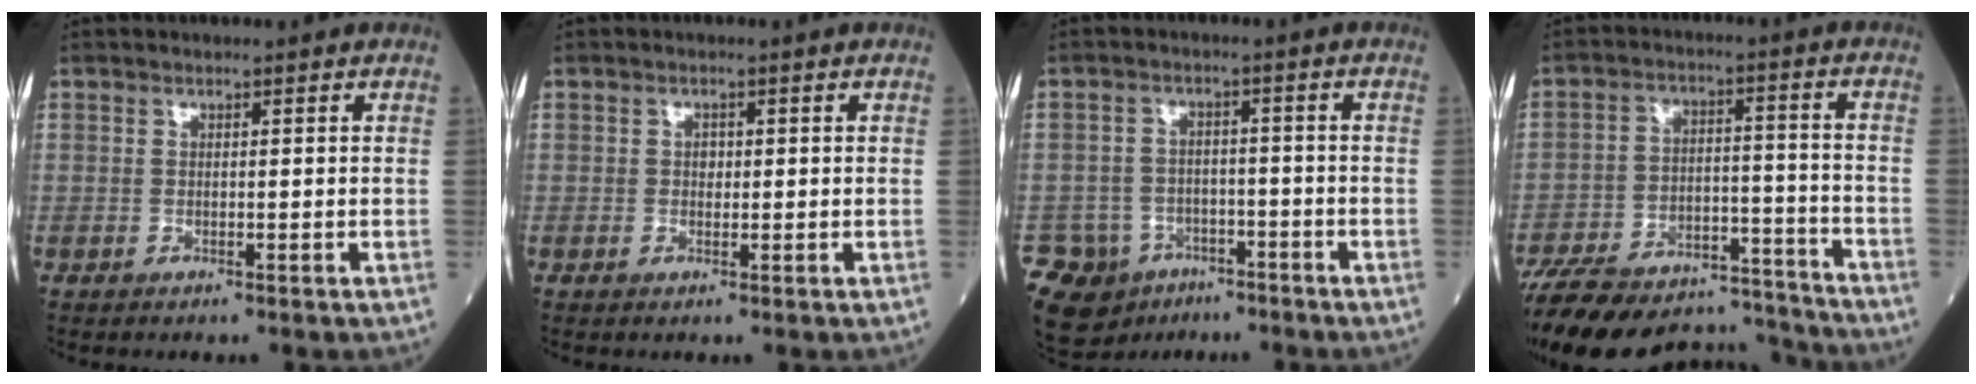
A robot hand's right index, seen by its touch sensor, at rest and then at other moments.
{"total": 1.1, "force": [0.1, 0.9, 0.7], "torque": [-0.009, 0.002, 0.000]}
{"total": 10.9, "force": [-6.5, 8.6, 2.0], "torque": [-0.057, 0.026, -0.085]}
{"total": 21.5, "force": [-19.8, 5.0, 6.6], "torque": [-0.135, 0.011, -0.294]}